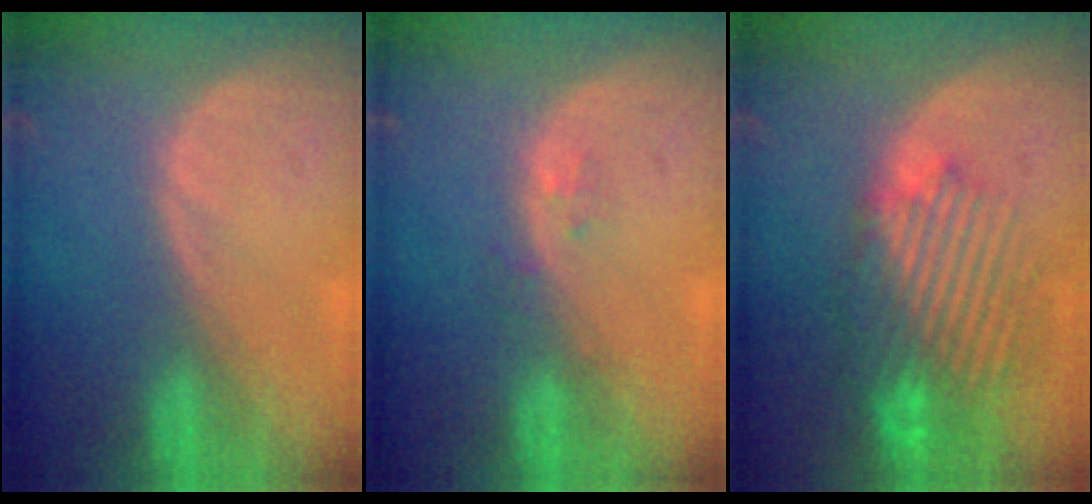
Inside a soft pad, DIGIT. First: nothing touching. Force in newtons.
{"total": 1.2, "press": 1.2, "slide": 0.1}
{"total": 10.3, "press": 9.3, "slide": 4.4}